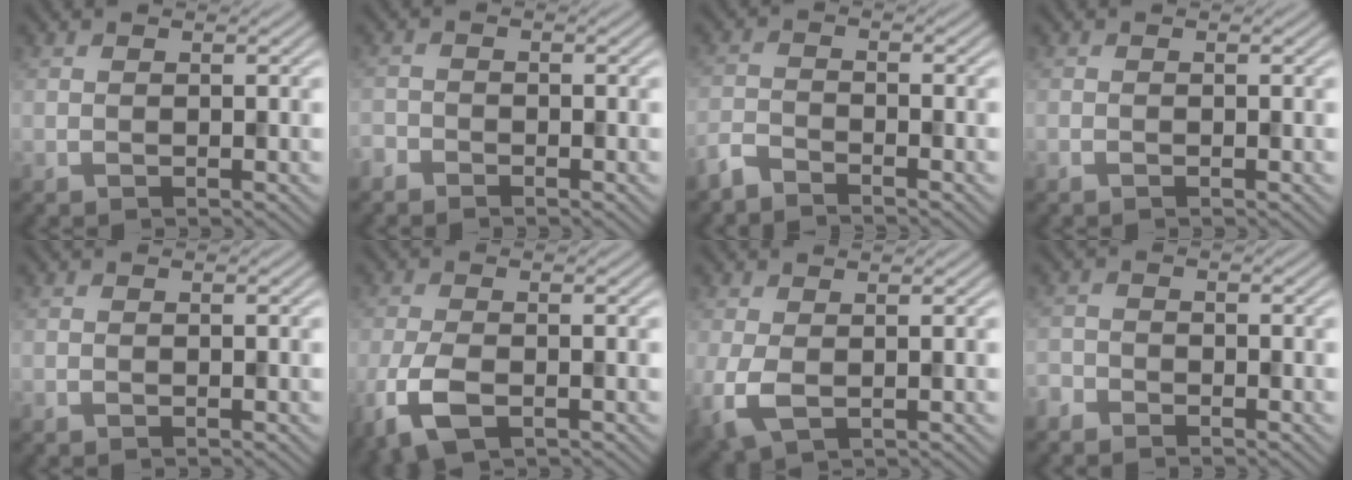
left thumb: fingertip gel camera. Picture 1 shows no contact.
{"total": 1.6, "force": [-1.5, 0.6, 0.2], "torque": [-0.004, -0.004, -0.038]}
{"total": 3.0, "force": [-2.7, 0.5, 1.0], "torque": [-0.025, -0.007, -0.067]}
{"total": 0.5, "force": [-0.4, 0.1, 0.3], "torque": [-0.005, -0.001, -0.007]}
{"total": 0.0}
{"total": 5.7, "force": [-2.4, 2.6, 4.4], "torque": [-0.107, -0.012, -0.051]}
{"total": 3.8, "force": [-0.3, 2.1, 3.1], "torque": [-0.087, -0.007, -0.005]}
{"total": 1.9, "force": [-1.8, 0.7, 0.3], "torque": [-0.005, -0.005, -0.046]}